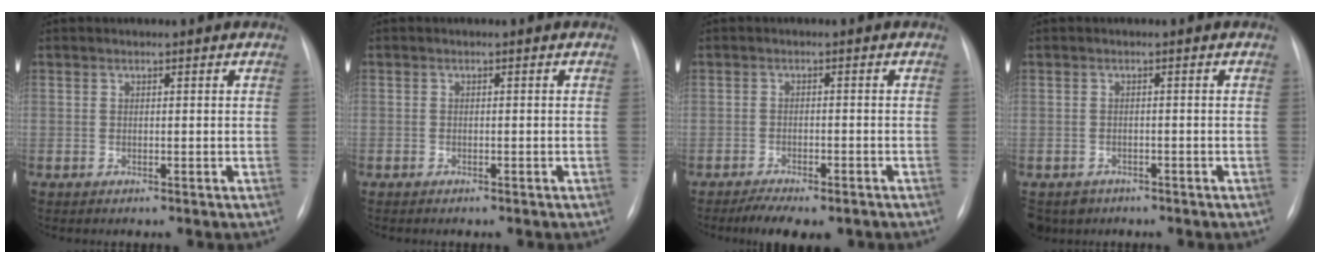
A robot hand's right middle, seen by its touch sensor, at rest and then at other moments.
{"total": 0.9, "force": [-0.7, 0.3, 0.4], "torque": [-0.002, 0.000, -0.007]}
{"total": 7.7, "force": [-6.1, 2.4, 4.1], "torque": [-0.053, -0.005, -0.083]}
{"total": 4.3, "force": [-3.1, 2.9, 0.4], "torque": [0.000, 0.004, -0.046]}